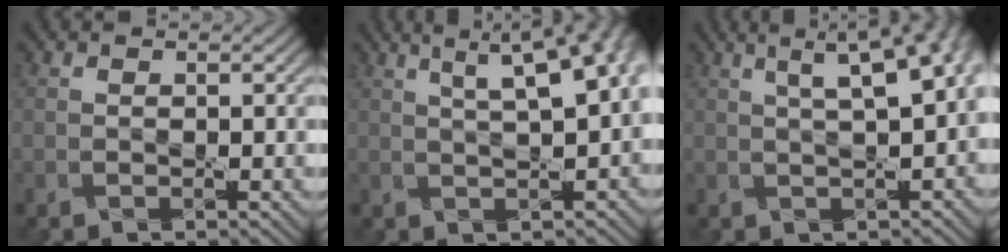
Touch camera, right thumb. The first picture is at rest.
{"total": 10.9, "force": [4.0, 3.6, 9.5], "torque": [-0.111, 0.045, 0.041]}
{"total": 9.7, "force": [3.0, 3.2, 8.7], "torque": [-0.091, 0.039, 0.025]}